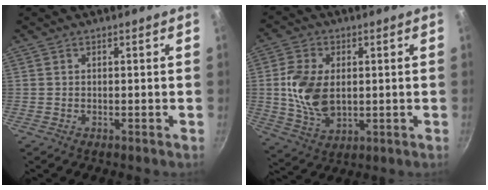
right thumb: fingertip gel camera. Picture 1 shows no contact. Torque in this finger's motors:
{"motor_torque": [-0.88, 1.08, 1.05, 0.07, 0.15]}